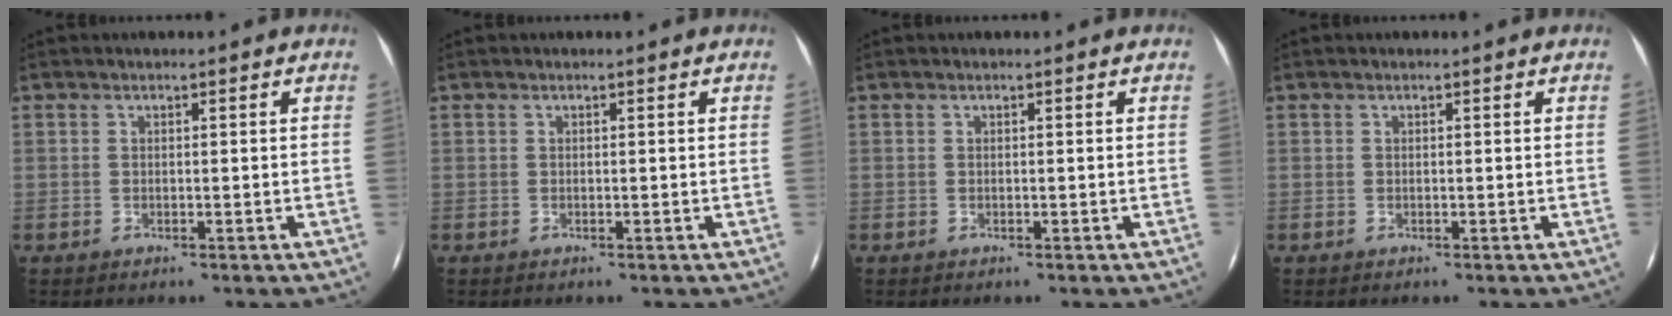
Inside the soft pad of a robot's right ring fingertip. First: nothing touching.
{"total": 0.0}
{"total": 0.0}
{"total": 0.0}